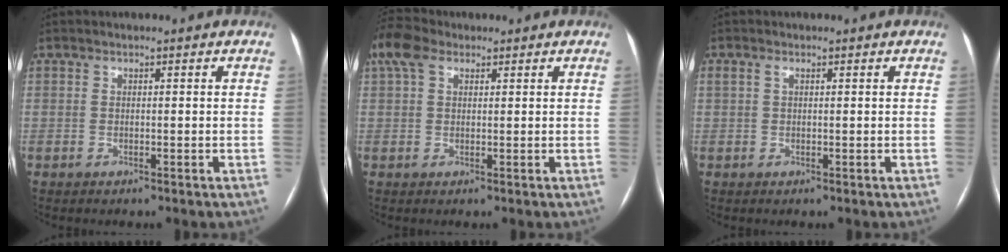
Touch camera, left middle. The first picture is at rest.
{"total": 5.7, "force": [3.3, 3.2, 3.4], "torque": [-0.083, 0.040, 0.067]}
{"total": 1.9, "force": [-1.7, -0.5, -0.5], "torque": [-0.007, 0.015, -0.014]}